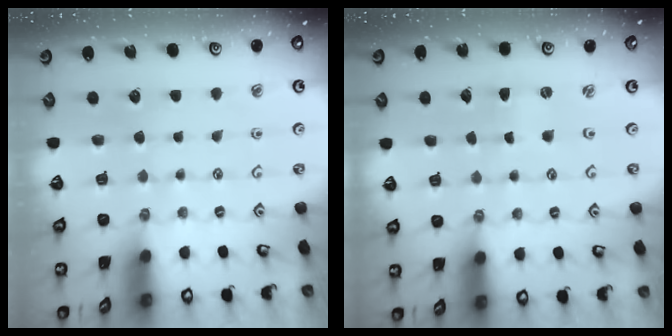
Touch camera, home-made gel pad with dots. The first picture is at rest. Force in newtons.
{"total": 0.0}